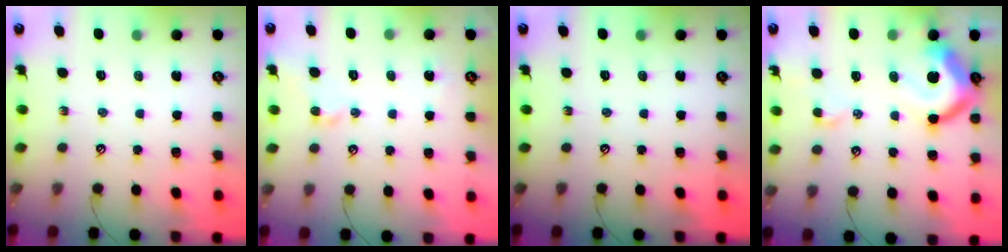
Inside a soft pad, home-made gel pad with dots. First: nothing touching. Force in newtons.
{"total": 1.8, "press": 1.8, "slide": 0.1}
{"total": 0.0}
{"total": 14.2, "press": 14.1, "slide": 2.1}